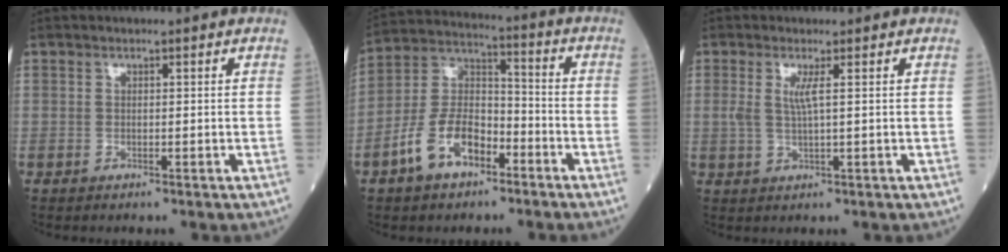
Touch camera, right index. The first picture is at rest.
{"total": 10.8, "force": [-5.8, 5.6, 7.2], "torque": [-0.158, 0.018, -0.109]}
{"total": 2.6, "force": [0.7, -0.1, 2.5], "torque": [-0.059, 0.000, 0.016]}